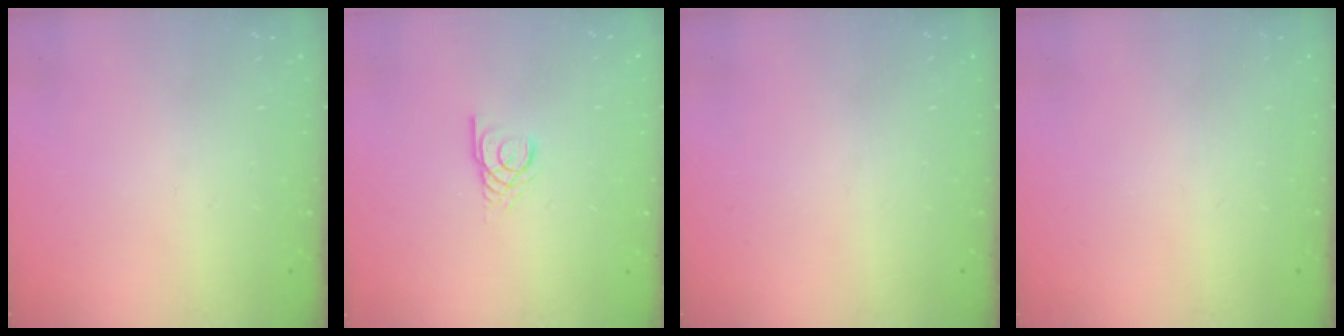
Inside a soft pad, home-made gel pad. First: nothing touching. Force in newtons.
{"total": 2.9, "press": 2.9, "slide": 0.1}
{"total": 0.0}
{"total": 0.0}